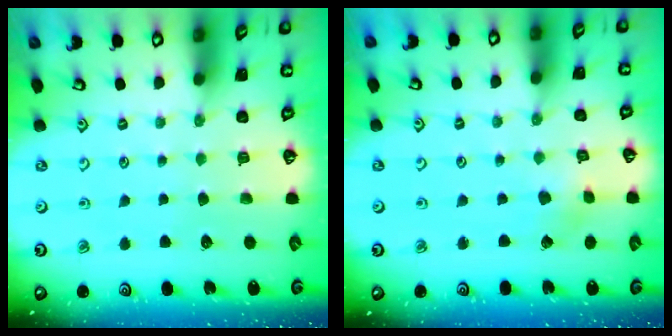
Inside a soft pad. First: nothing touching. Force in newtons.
{"total": 1.8, "press": 1.8, "slide": 0.2}